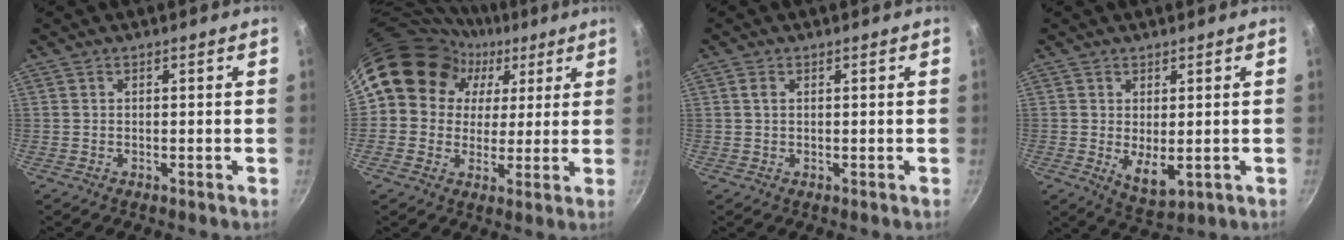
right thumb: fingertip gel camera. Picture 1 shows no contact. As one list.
[{"total": 14.5, "force": [5.1, 12.5, 5.4], "torque": [-0.057, 0.013, 0.073]}, {"total": 1.1, "force": [0.3, 0.7, 0.8], "torque": [-0.015, 0.002, 0.005]}, {"total": 5.6, "force": [-0.1, 2.9, 4.8], "torque": [-0.070, -0.017, 0.011]}]